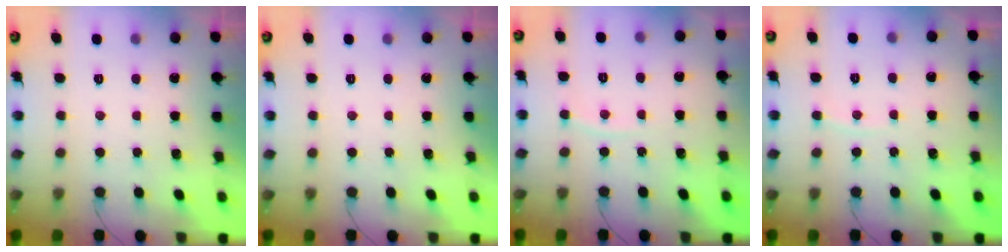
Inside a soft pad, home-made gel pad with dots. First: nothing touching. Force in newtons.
{"total": 0.0}
{"total": 3.1, "press": 3.1, "slide": 0.2}
{"total": 2.8, "press": 2.8, "slide": 0.3}